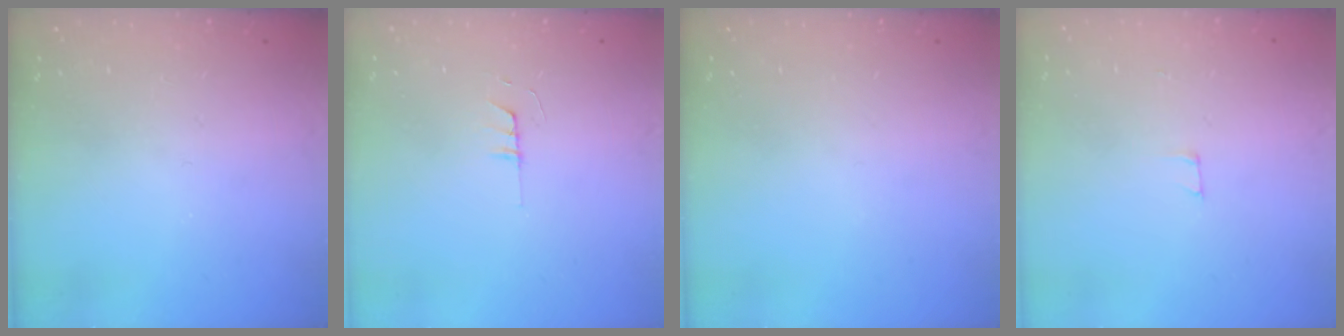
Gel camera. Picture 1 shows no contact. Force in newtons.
{"total": 4.0, "press": 4.0, "slide": 0.4}
{"total": 0.0}
{"total": 2.5, "press": 2.5, "slide": 0.2}